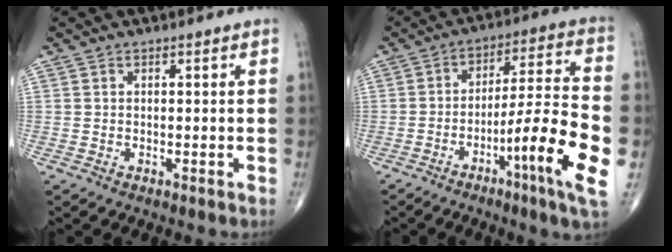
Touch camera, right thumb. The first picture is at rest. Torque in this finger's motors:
{"motor_torque": [2.25, 1.41, 0.90, -0.98, 0.33]}